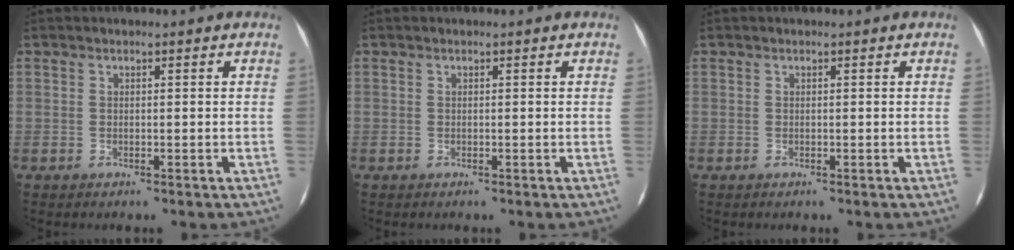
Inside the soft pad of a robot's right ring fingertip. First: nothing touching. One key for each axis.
{"total": 0.0}
{"total": 0.0}